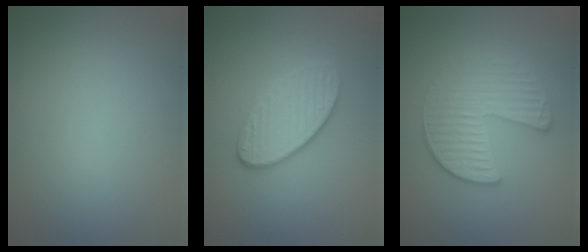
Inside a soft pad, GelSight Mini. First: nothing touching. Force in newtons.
{"total": 3.7, "press": 3.2, "slide": 1.9}
{"total": 3.7, "press": 3.5, "slide": 1.3}